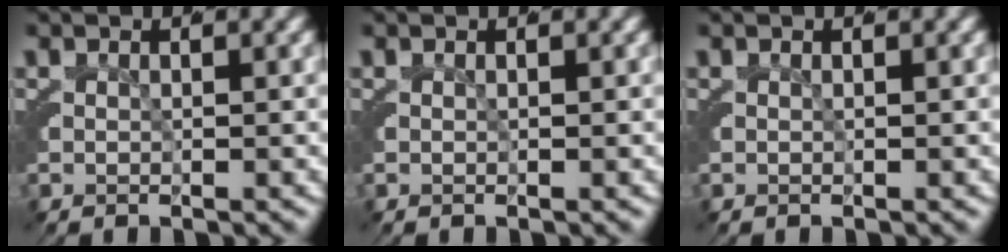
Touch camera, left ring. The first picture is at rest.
{"total": 0.0}
{"total": 0.0}